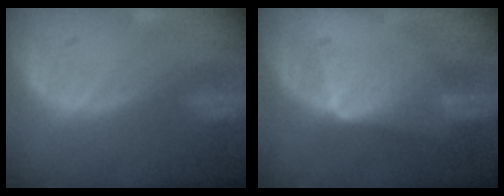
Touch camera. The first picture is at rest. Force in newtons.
{"total": 6.3, "press": 5.6, "slide": 2.8}